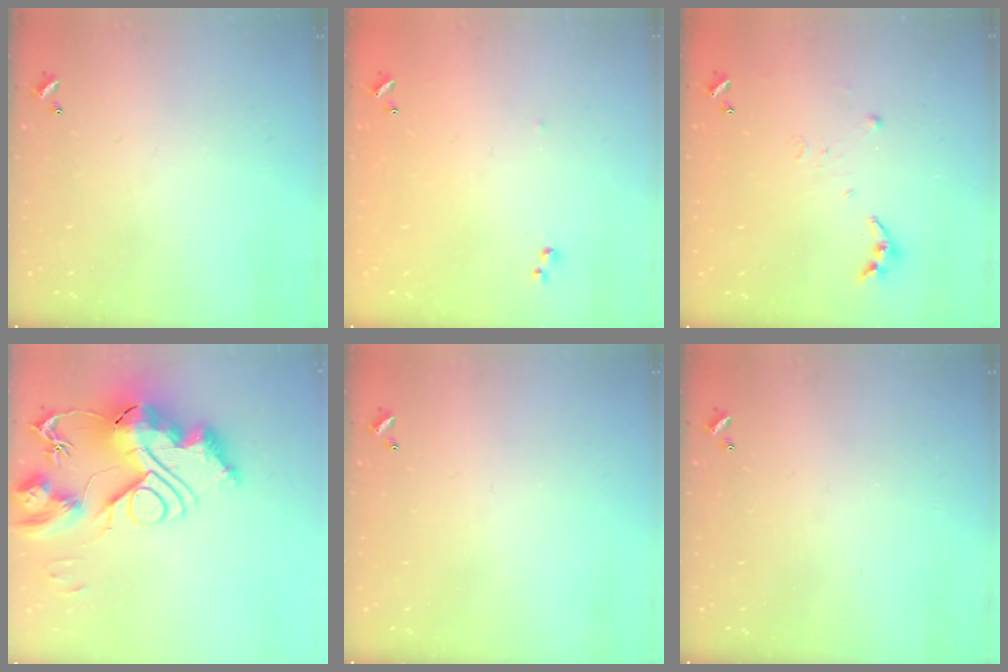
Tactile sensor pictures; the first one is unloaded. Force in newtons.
{"total": 5.4, "press": 5.4, "slide": 0.6}
{"total": 4.9, "press": 4.8, "slide": 0.5}
{"total": 0.7, "press": 0.7, "slide": 0.0}
{"total": 0.0}
{"total": 0.0}